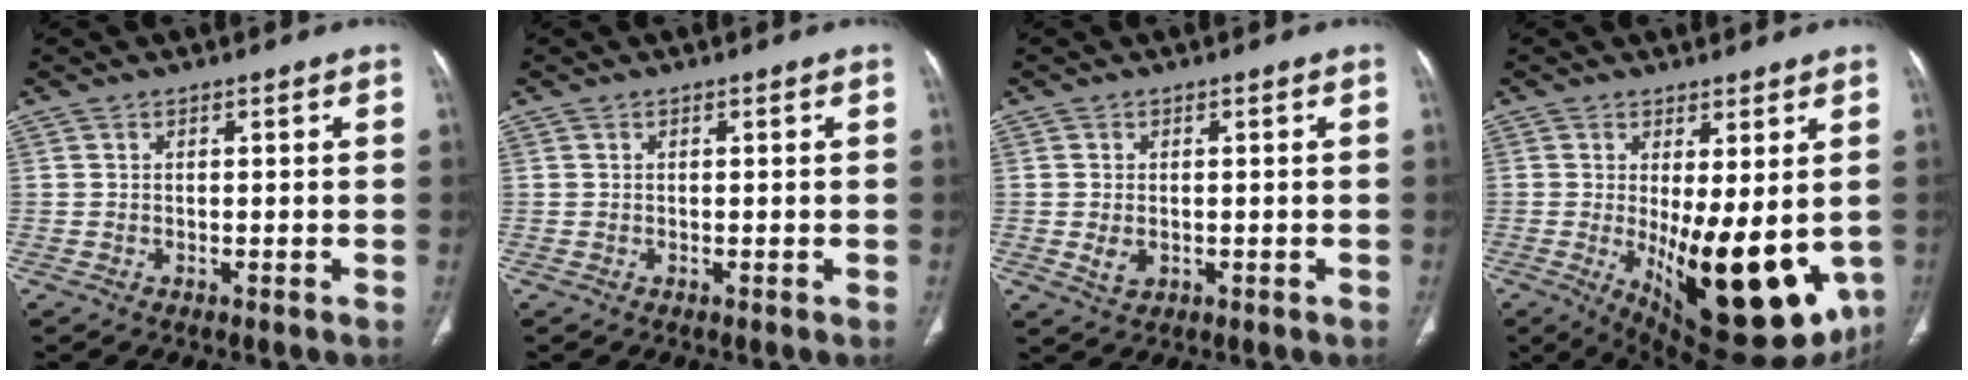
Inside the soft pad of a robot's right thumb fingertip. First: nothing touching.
{"total": 0.0}
{"total": 2.8, "force": [-0.3, 2.0, 2.0], "torque": [-0.037, -0.003, 0.001]}
{"total": 19.1, "force": [-2.8, 7.3, 17.4], "torque": [-0.216, -0.034, -0.011]}